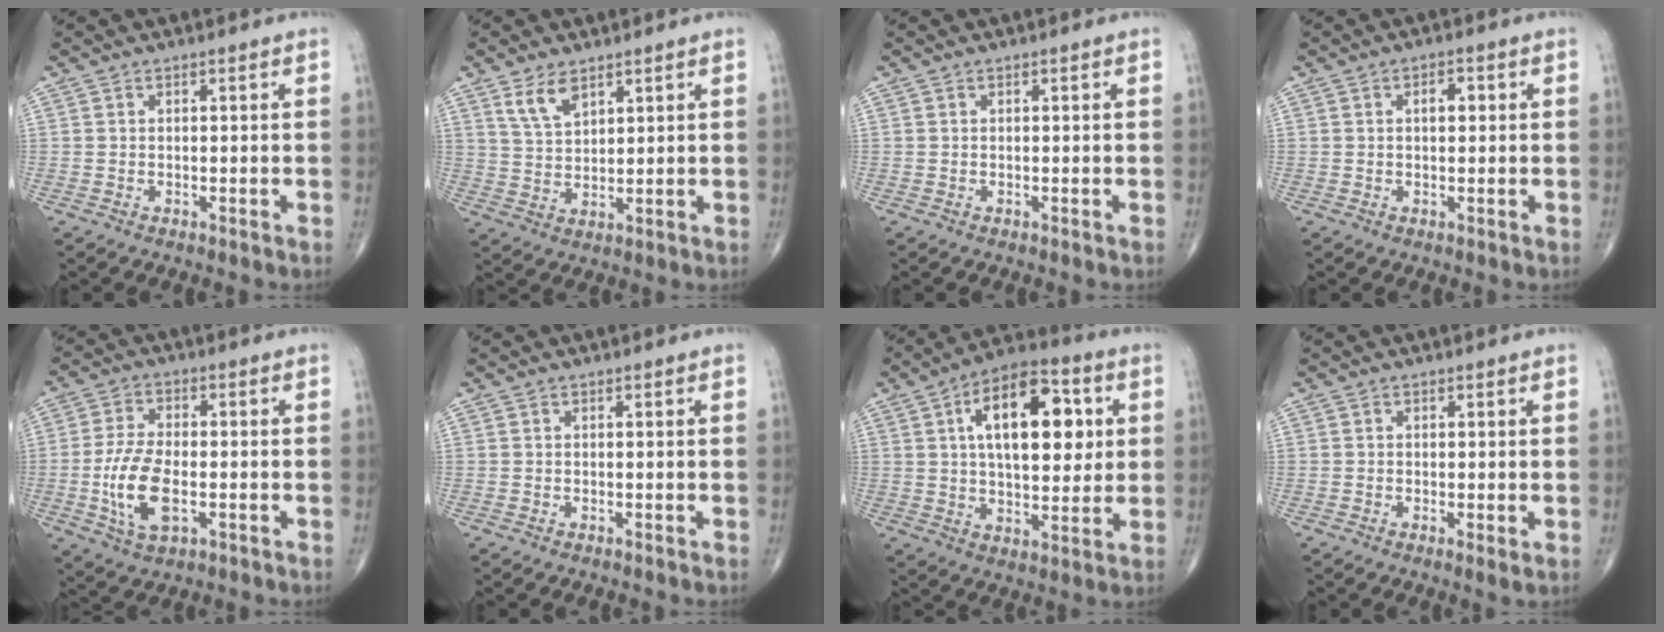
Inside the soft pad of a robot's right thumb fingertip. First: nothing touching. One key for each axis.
{"total": 5.6, "fx": 3.6, "fy": 2.7, "fz": 3.3, "tx": -0.054, "ty": -0.021, "tz": 0.076}
{"total": 0.0}
{"total": 2.8, "fx": 0.6, "fy": 1.5, "fz": 2.3, "tx": -0.031, "ty": 0.004, "tz": 0.007}
{"total": 10.6, "fx": -2.2, "fy": 5.2, "fz": 9.0, "tx": -0.181, "ty": 0.004, "tz": -0.039}
{"total": 0.0}
{"total": 18.8, "fx": 4.7, "fy": 9.5, "fz": 15.5, "tx": -0.210, "ty": 0.005, "tz": 0.069}
{"total": 1.4, "fx": -0.2, "fy": 0.2, "fz": 1.3, "tx": -0.030, "ty": -0.008, "tz": -0.006}